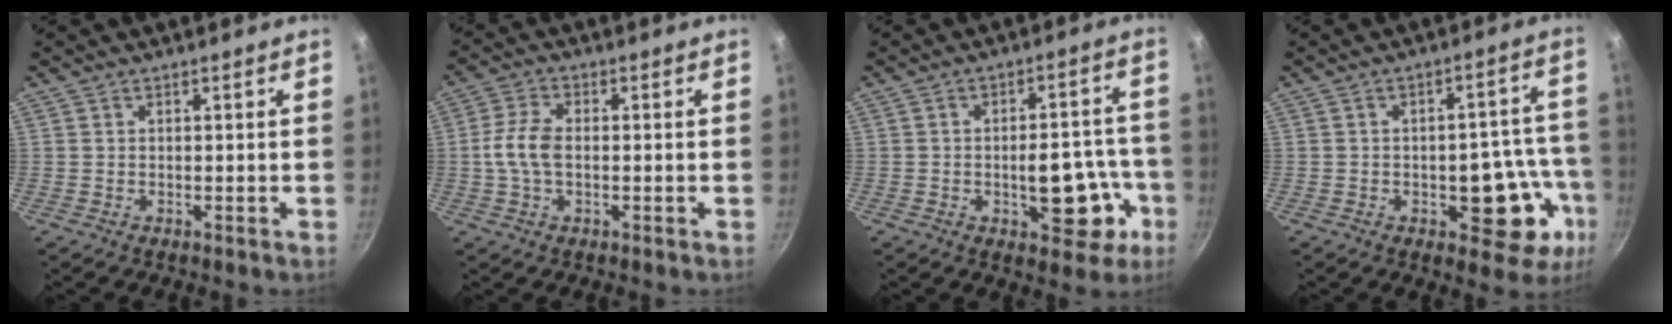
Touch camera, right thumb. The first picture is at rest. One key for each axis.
{"total": 6.5, "fx": -0.4, "fy": 3.6, "fz": 5.3, "tx": -0.112, "ty": 0.015, "tz": -0.014}
{"total": 12.9, "fx": -4.1, "fy": 6.5, "fz": 10.4, "tx": -0.087, "ty": 0.035, "tz": -0.051}
{"total": 14.1, "fx": -4.6, "fy": 7.6, "fz": 11.0, "tx": -0.067, "ty": 0.034, "tz": -0.055}